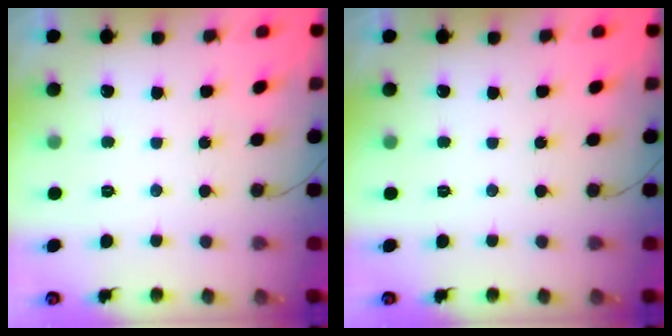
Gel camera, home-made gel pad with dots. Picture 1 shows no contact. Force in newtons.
{"total": 0.0}